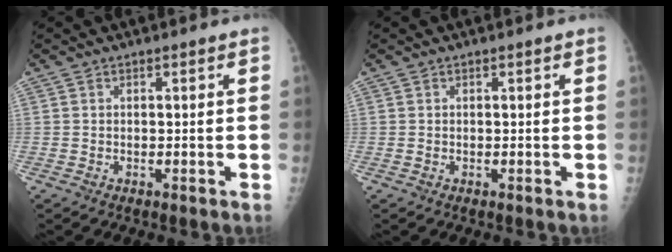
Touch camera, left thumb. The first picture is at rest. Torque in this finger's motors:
{"motor_torque": [-0.30, -0.05, 0.07, 0.01, 0.01]}